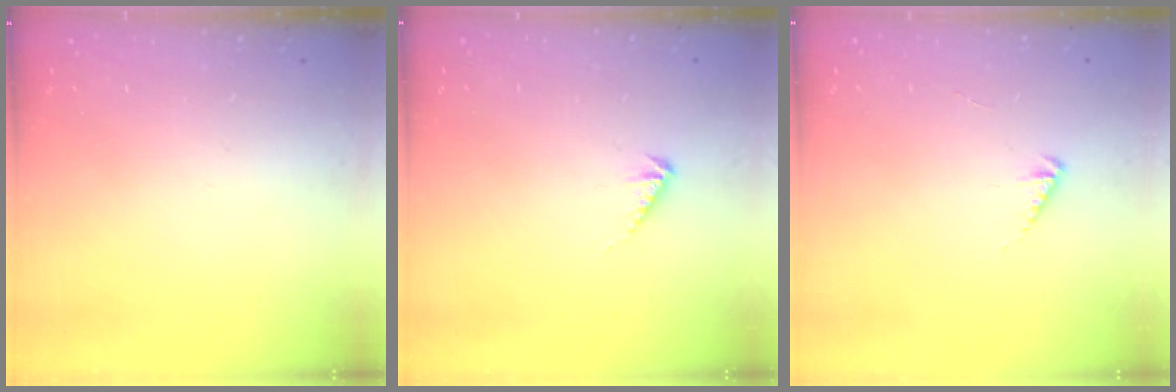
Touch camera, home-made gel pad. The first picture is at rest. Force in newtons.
{"total": 2.9, "press": 2.9, "slide": 0.5}
{"total": 1.9, "press": 1.8, "slide": 0.4}